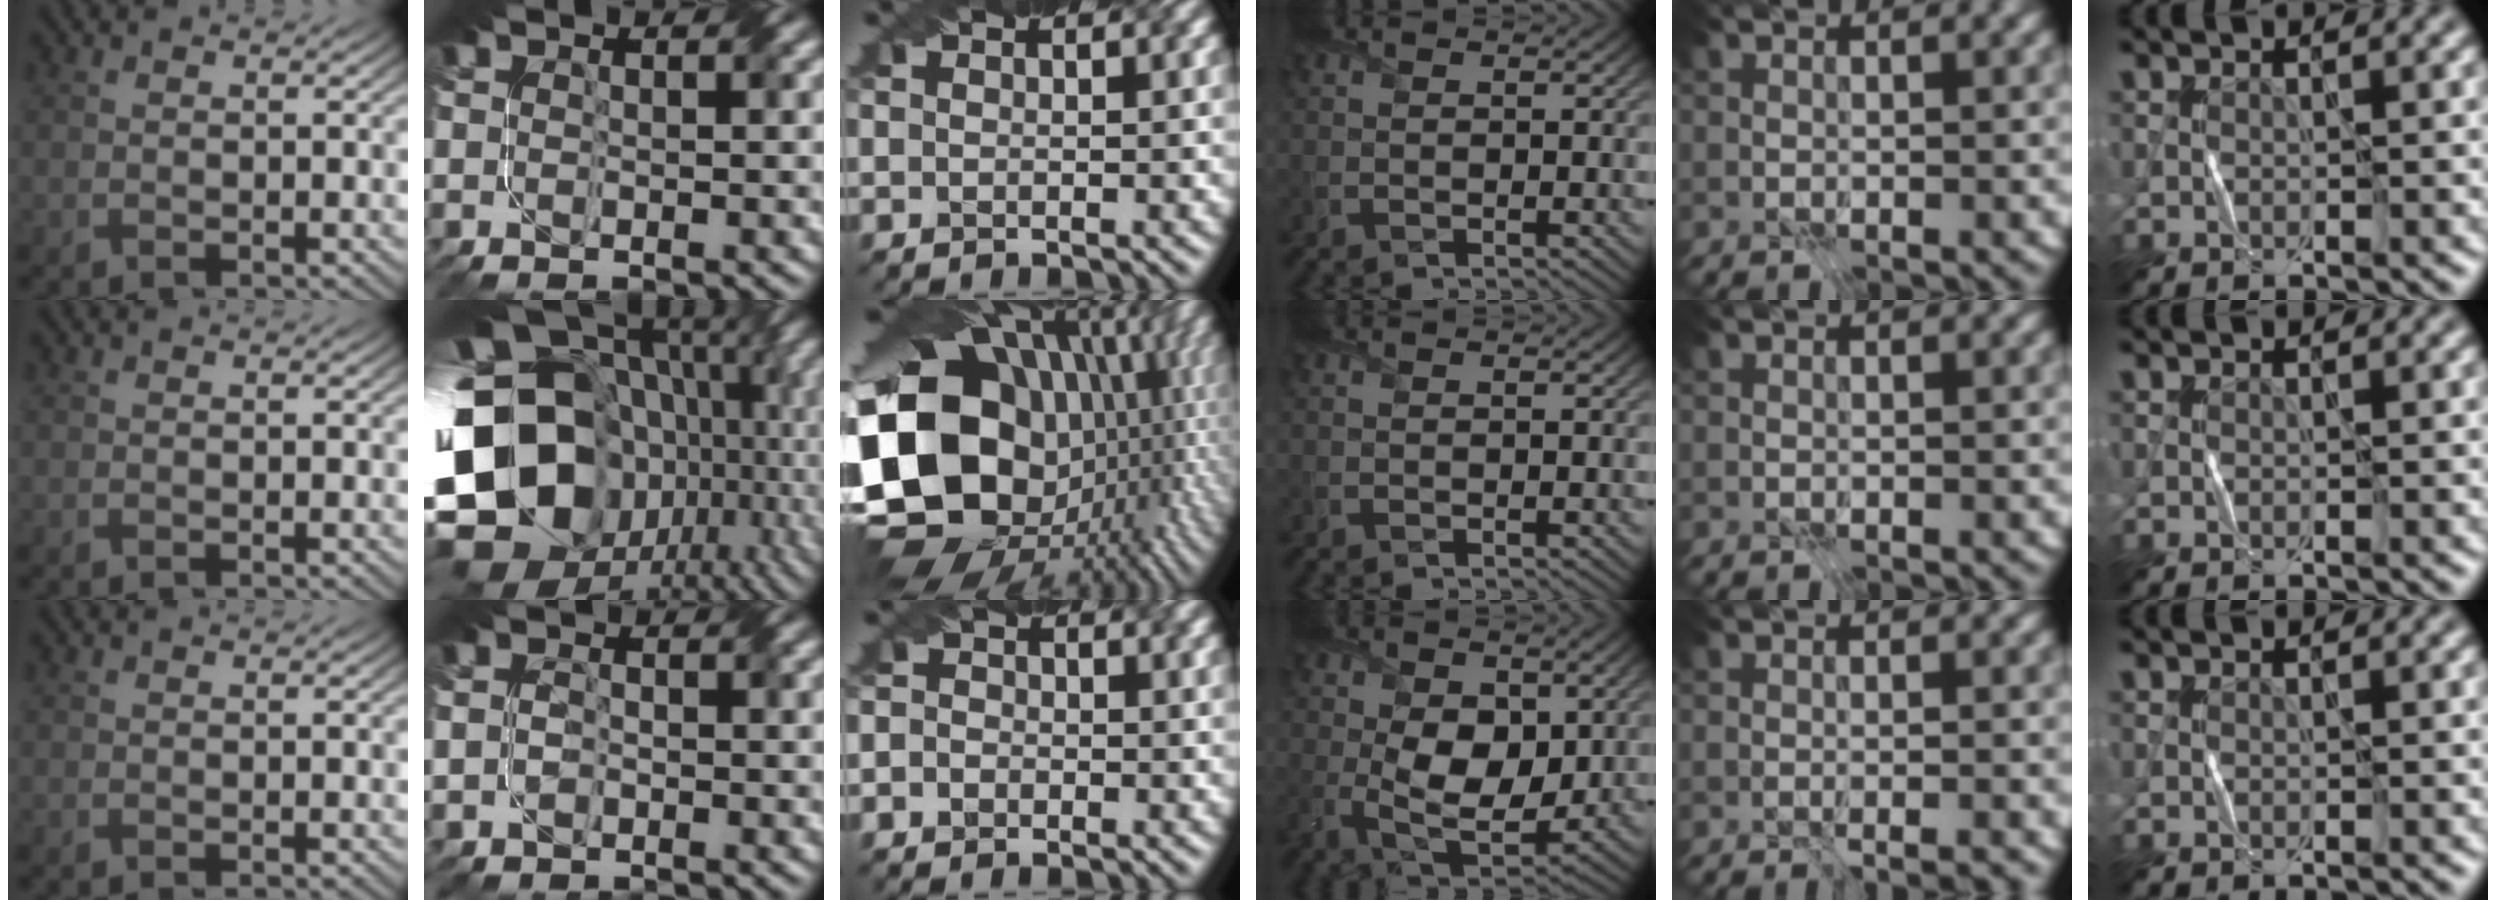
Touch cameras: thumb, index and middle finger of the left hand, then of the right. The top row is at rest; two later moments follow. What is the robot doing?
{"motion": "fold", "object": "paper"}